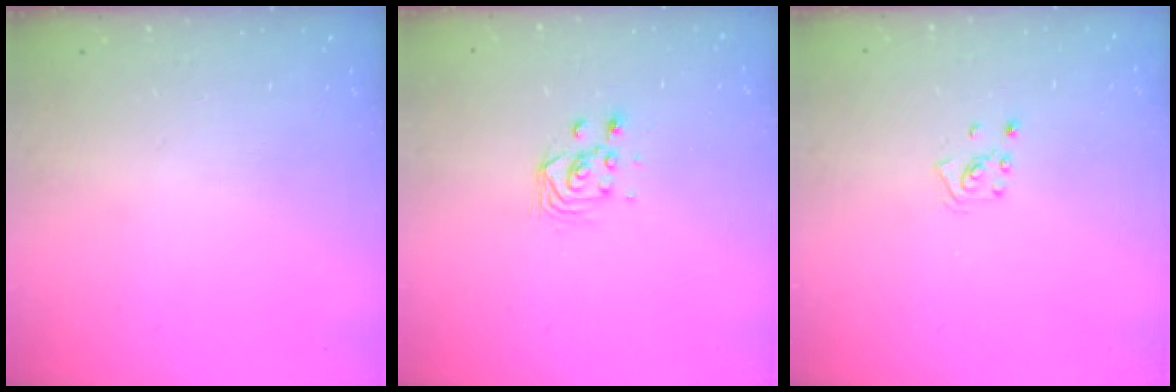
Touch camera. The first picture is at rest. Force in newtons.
{"total": 3.0, "press": 3.0, "slide": 0.1}
{"total": 2.2, "press": 2.2, "slide": 0.3}